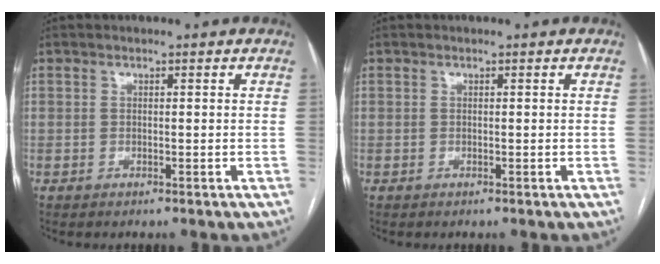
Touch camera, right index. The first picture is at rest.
{"total": 0.0}